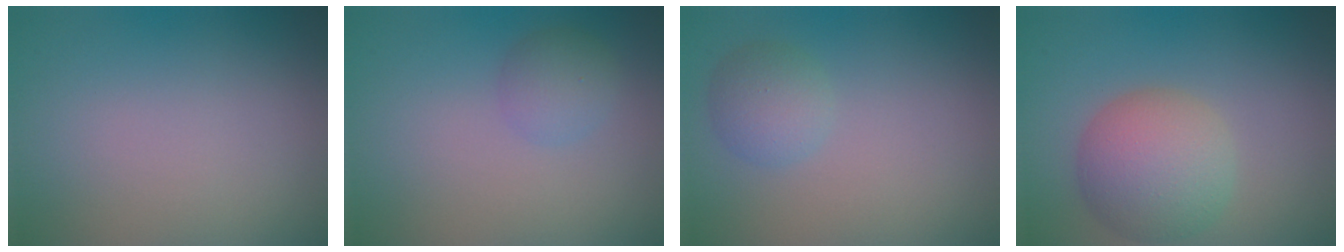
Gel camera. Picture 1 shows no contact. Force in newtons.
{"total": 2.0, "press": 2.0, "slide": 0.1}
{"total": 2.3, "press": 2.3, "slide": 0.1}
{"total": 6.1, "press": 6.1, "slide": 0.3}